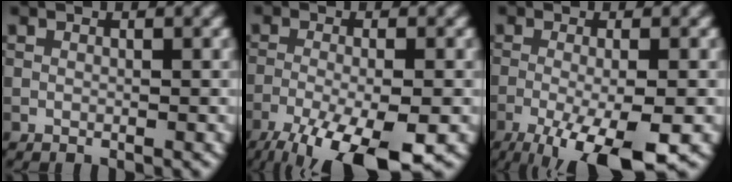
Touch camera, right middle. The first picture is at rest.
{"total": 9.8, "force": [-6.2, 2.7, 7.1], "torque": [-0.126, -0.035, -0.101]}
{"total": 8.4, "force": [-4.1, 2.0, 7.0], "torque": [-0.111, -0.007, -0.067]}